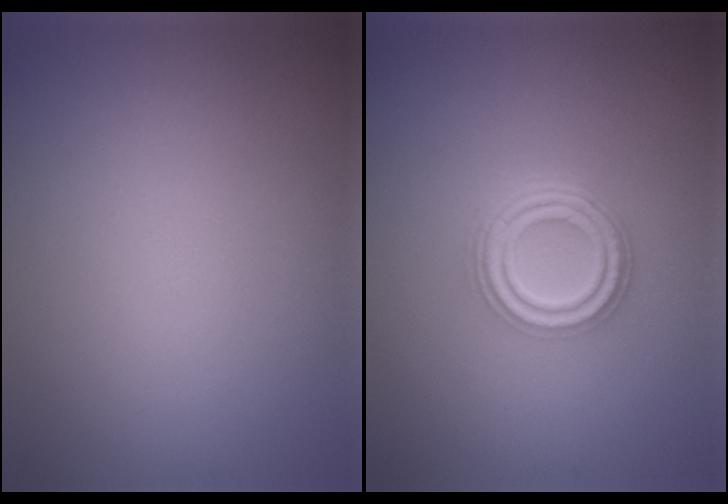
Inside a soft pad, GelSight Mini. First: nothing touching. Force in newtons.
{"total": 4.8, "press": 3.4, "slide": 3.4}